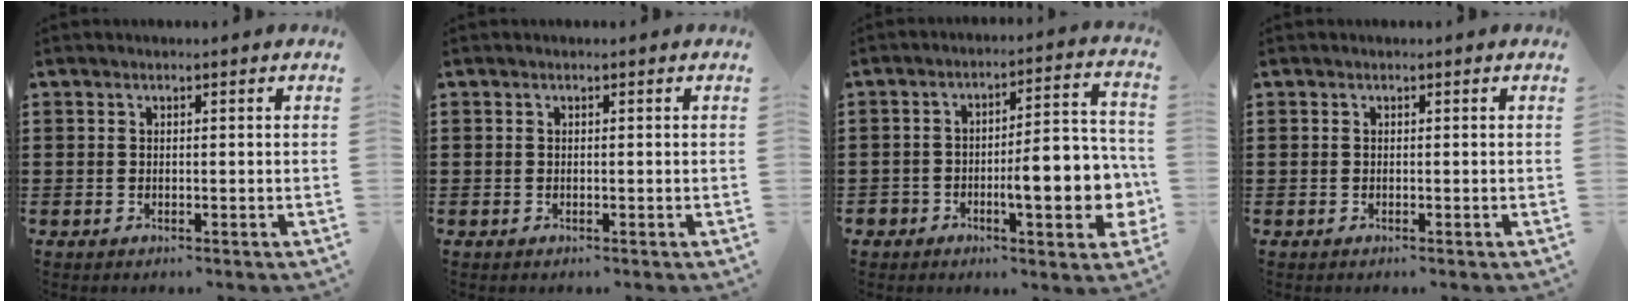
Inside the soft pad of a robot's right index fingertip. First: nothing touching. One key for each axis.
{"total": 0.0}
{"total": 10.4, "fx": -3.0, "fy": 4.1, "fz": 9.1, "tx": -0.116, "ty": -0.010, "tz": -0.053}
{"total": 0.0}